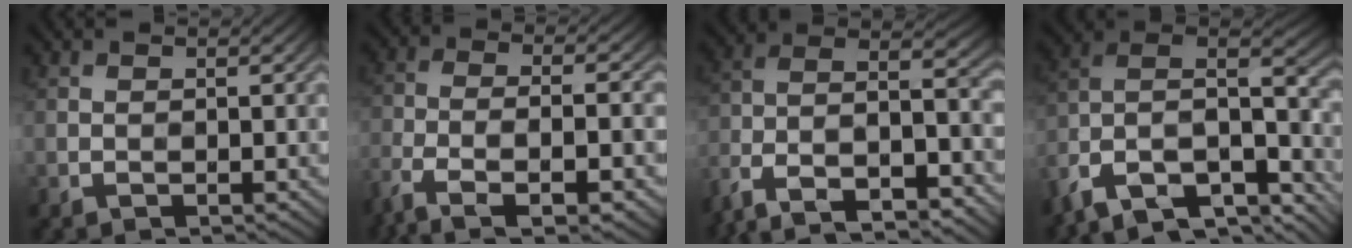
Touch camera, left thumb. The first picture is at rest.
{"total": 10.6, "force": [-6.5, 3.3, 7.7], "torque": [-0.160, -0.015, -0.119]}
{"total": 14.8, "force": [-10.2, 5.4, 9.3], "torque": [-0.202, -0.008, -0.176]}
{"total": 16.3, "force": [-11.9, 6.4, 9.1], "torque": [-0.221, -0.029, -0.181]}